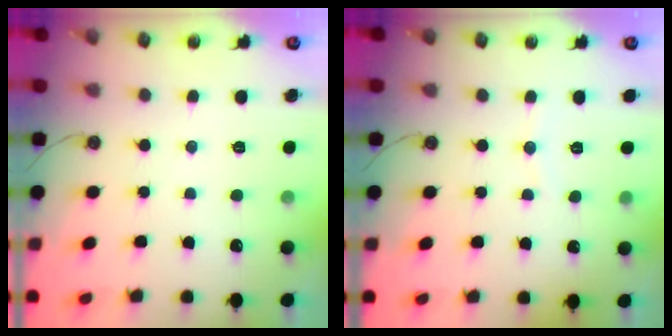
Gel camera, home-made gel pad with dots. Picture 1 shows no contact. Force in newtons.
{"total": 2.6, "press": 2.6, "slide": 0.3}